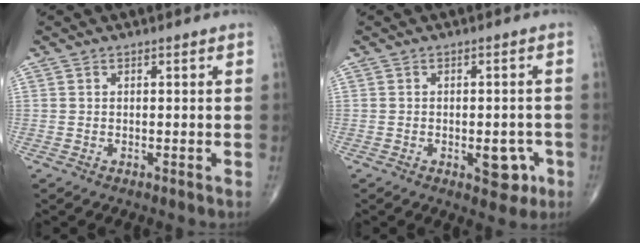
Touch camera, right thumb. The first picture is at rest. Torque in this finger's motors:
{"motor_torque": [2.88, 2.13, 1.90, -0.82, 0.74]}